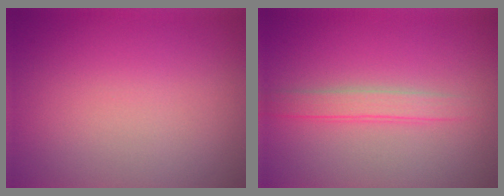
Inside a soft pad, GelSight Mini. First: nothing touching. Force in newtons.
{"total": 2.1, "press": 2.1, "slide": 0.1}